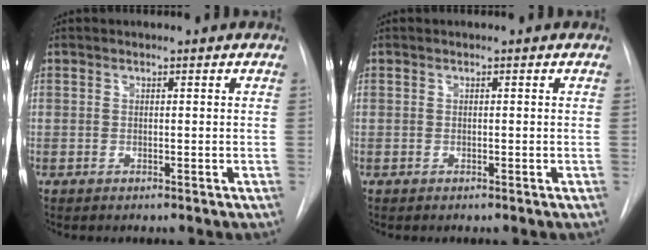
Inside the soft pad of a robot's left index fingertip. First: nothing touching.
{"total": 0.0}